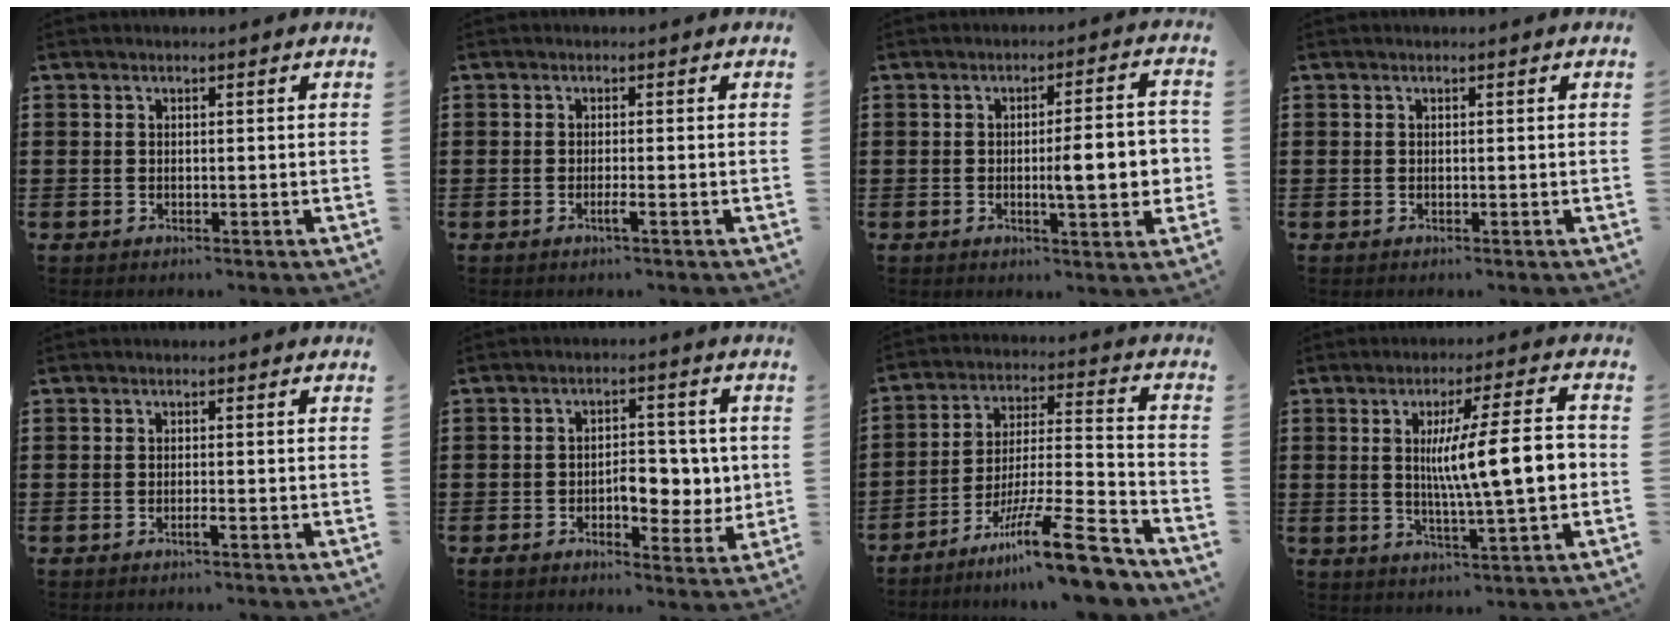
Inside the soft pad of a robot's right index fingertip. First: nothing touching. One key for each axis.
{"total": 1.6, "fx": -0.8, "fy": 0.0, "fz": 1.3, "tx": -0.023, "ty": -0.004, "tz": -0.014}
{"total": 8.4, "fx": -0.8, "fy": 1.6, "fz": 8.2, "tx": -0.114, "ty": -0.010, "tz": -0.018}
{"total": 0.0}
{"total": 1.1, "fx": -0.6, "fy": 0.0, "fz": 0.9, "tx": -0.015, "ty": -0.004, "tz": -0.011}
{"total": 6.6, "fx": -0.8, "fy": 3.7, "fz": 5.4, "tx": -0.067, "ty": -0.003, "tz": -0.023}
{"total": 15.1, "fx": -11.1, "fy": 1.7, "fz": 10.2, "tx": -0.162, "ty": 0.029, "tz": -0.195}
{"total": 12.4, "fx": 0.6, "fy": 2.1, "fz": 12.2, "tx": -0.190, "ty": -0.006, "tz": 0.004}